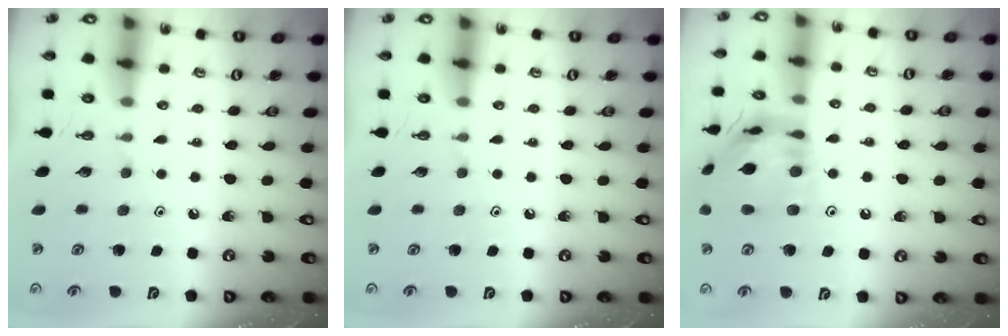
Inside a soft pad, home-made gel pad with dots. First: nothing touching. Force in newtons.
{"total": 0.0}
{"total": 17.3, "press": 17.2, "slide": 1.8}